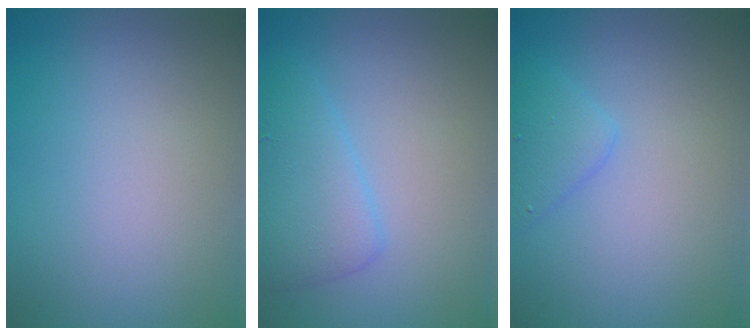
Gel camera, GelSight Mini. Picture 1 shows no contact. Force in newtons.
{"total": 3.4, "press": 3.4, "slide": 0.0}
{"total": 2.1, "press": 2.1, "slide": 0.1}